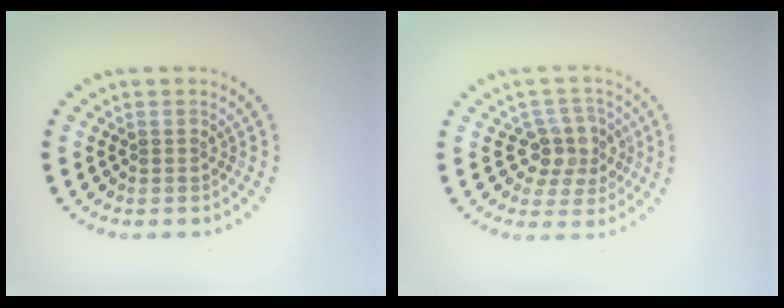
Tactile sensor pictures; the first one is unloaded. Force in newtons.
{"total": 3.3, "press": 2.9, "slide": 1.7}